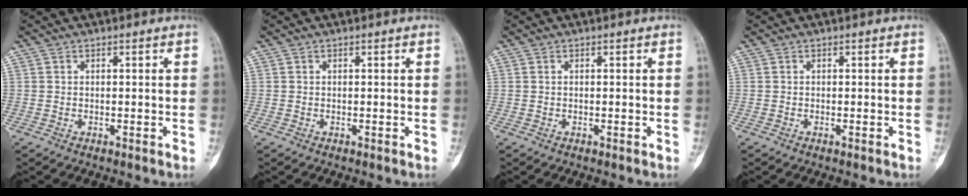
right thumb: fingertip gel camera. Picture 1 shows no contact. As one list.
[{"total": 0.0}, {"total": 0.0}, {"total": 0.0}]